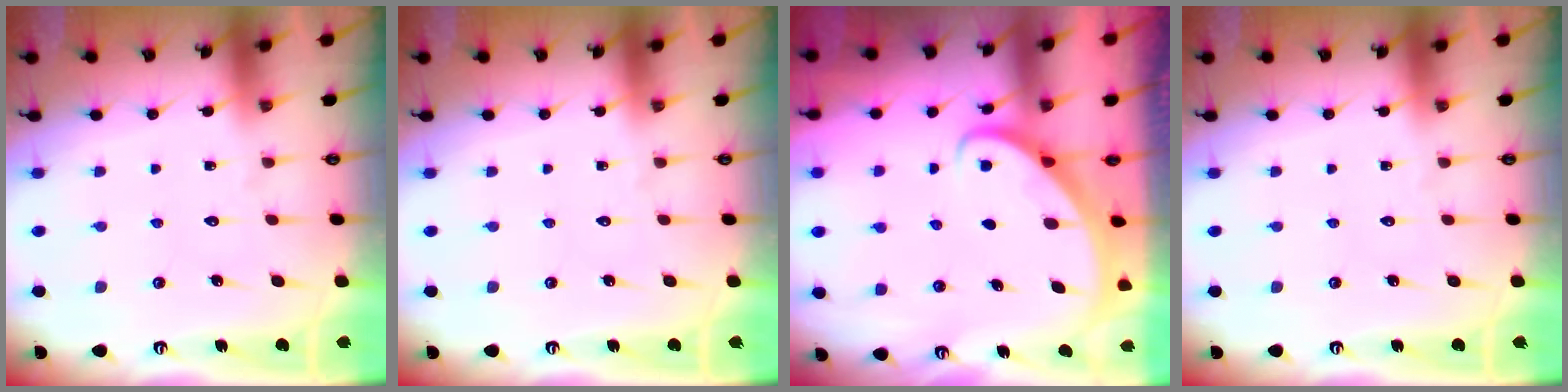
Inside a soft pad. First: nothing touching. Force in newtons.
{"total": 0.0}
{"total": 2.7, "press": 2.7, "slide": 0.1}
{"total": 0.0}